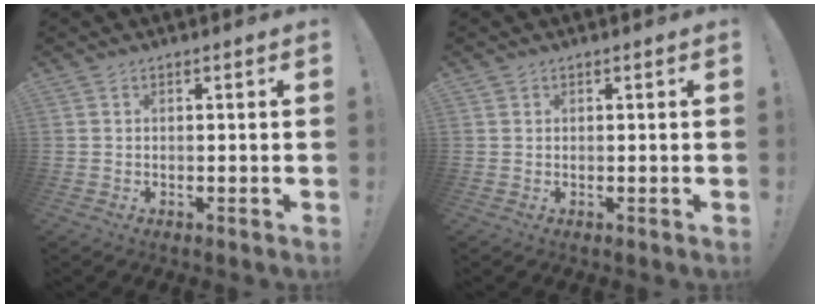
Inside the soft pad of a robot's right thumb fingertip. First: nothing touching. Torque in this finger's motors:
{"motor_torque": [-0.03, 0.21, 0.03, -0.12, 0.00]}